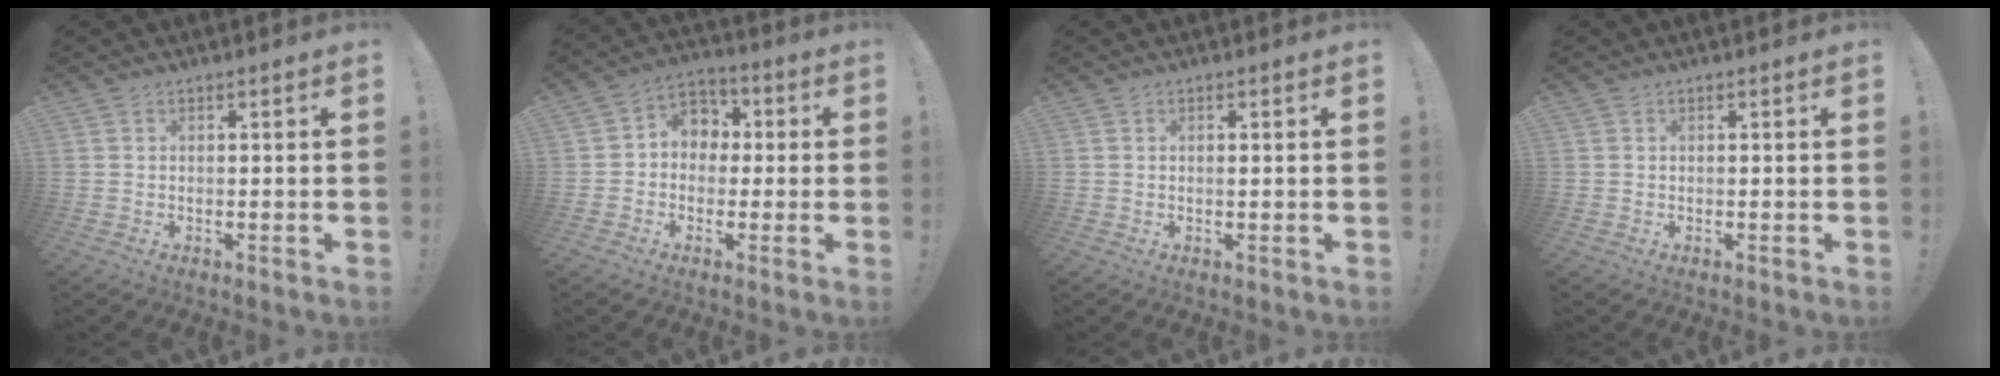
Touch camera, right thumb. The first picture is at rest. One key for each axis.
{"total": 7.1, "fx": -0.5, "fy": 6.5, "fz": 2.8, "tx": -0.043, "ty": 0.014, "tz": 0.000}
{"total": 0.6, "fx": 0.0, "fy": -0.1, "fz": 0.6, "tx": 0.003, "ty": -0.006, "tz": -0.003}
{"total": 0.0}